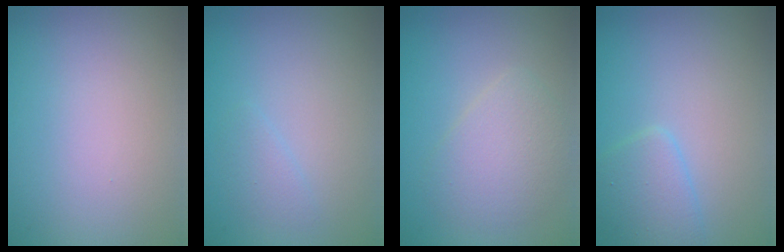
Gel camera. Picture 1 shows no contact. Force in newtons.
{"total": 1.1, "press": 1.1, "slide": 0.1}
{"total": 3.1, "press": 3.1, "slide": 0.1}
{"total": 2.4, "press": 2.4, "slide": 0.0}